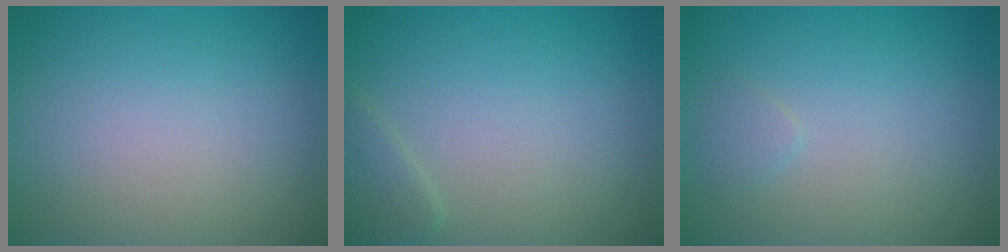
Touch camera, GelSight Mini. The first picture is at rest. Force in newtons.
{"total": 1.4, "press": 1.4, "slide": 0.1}
{"total": 0.9, "press": 0.9, "slide": 0.0}